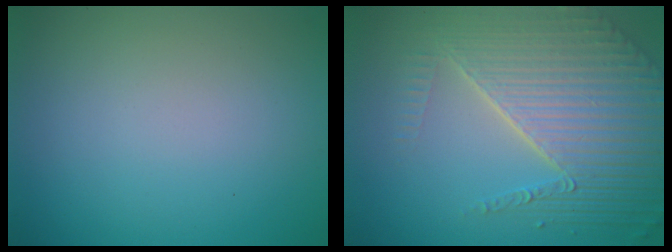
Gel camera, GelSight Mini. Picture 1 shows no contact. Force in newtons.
{"total": 8.2, "press": 5.7, "slide": 5.9}